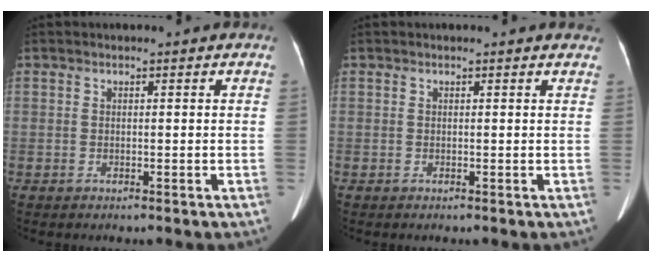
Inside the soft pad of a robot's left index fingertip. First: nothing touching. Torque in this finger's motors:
{"motor_torque": [-0.20, -0.16, -0.07, -0.01]}